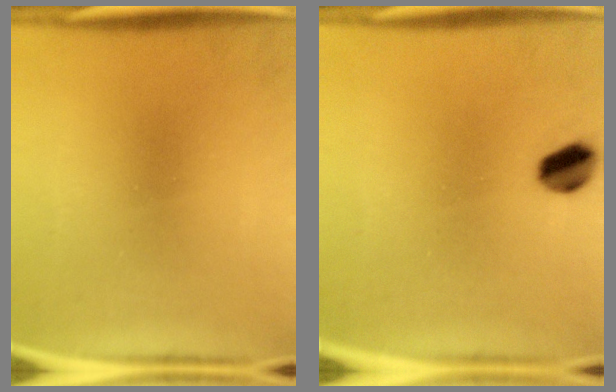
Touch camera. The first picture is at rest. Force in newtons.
{"total": 5.6}